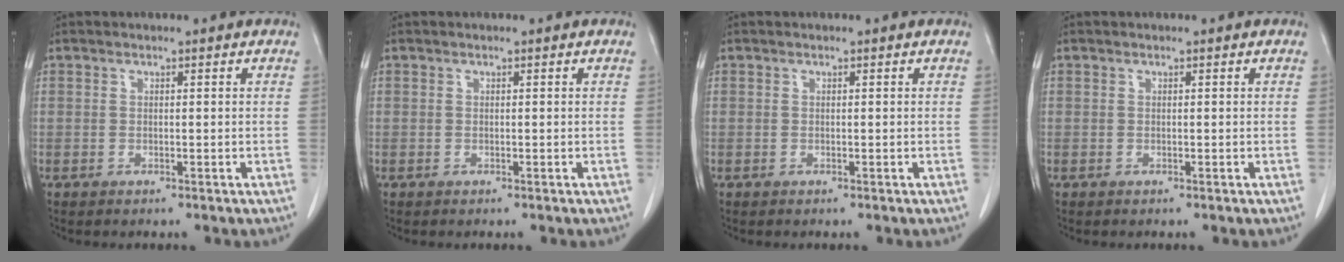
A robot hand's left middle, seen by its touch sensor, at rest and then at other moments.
{"total": 0.0}
{"total": 0.0}
{"total": 0.0}